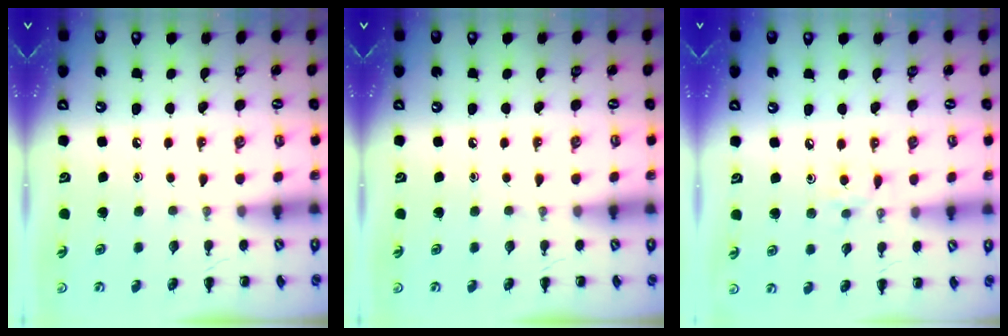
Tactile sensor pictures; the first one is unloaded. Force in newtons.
{"total": 0.0}
{"total": 4.0, "press": 3.8, "slide": 1.2}